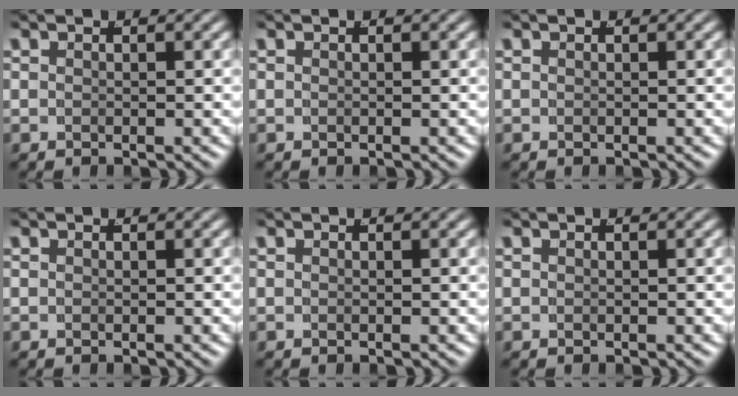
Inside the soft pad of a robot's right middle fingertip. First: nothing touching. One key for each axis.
{"total": 0.0}
{"total": 0.0}
{"total": 0.0}
{"total": 0.0}
{"total": 0.0}